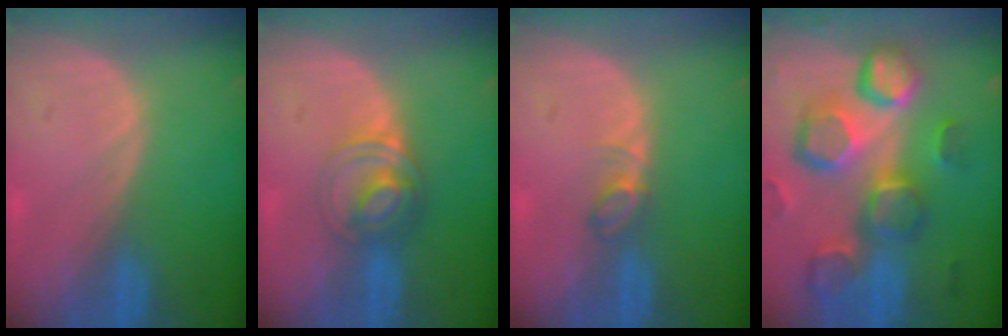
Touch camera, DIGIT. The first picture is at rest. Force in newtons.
{"total": 6.1, "press": 5.3, "slide": 3.1}
{"total": 2.4, "press": 2.4, "slide": 0.4}
{"total": 13.0, "press": 11.4, "slide": 6.3}